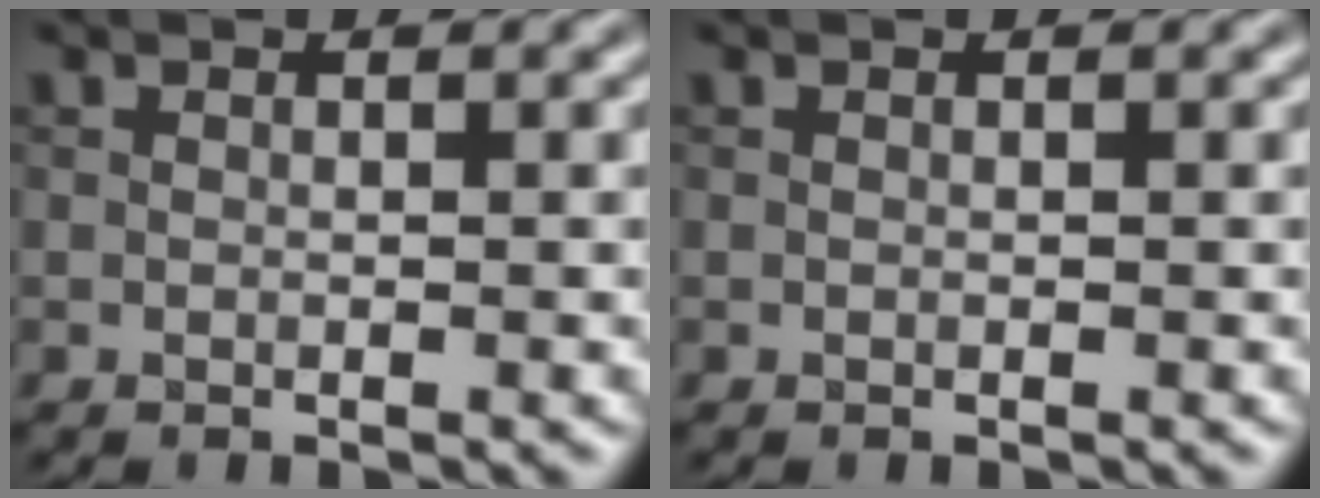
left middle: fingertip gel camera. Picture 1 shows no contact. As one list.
[{"total": 0.0}]